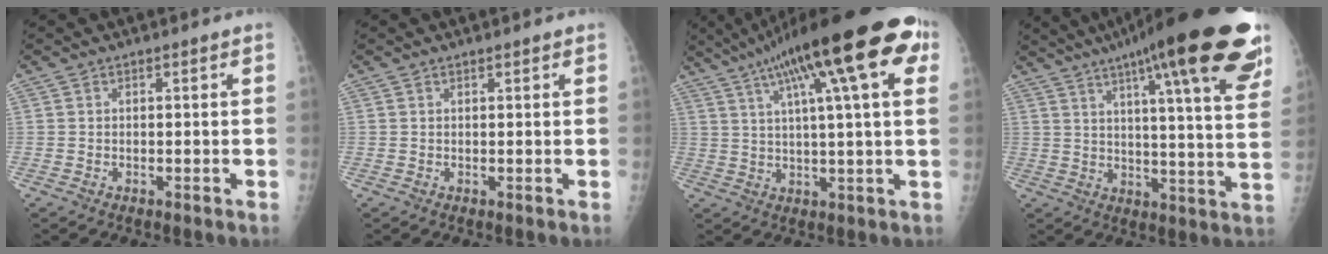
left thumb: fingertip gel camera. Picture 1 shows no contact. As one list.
[{"total": 0.7, "force": [0.6, 0.2, 0.4], "torque": [-0.006, -0.002, 0.008]}, {"total": 23.9, "force": [11.1, 5.1, 20.5], "torque": [-0.316, 0.017, 0.164]}, {"total": 27.7, "force": [17.3, 4.6, 21.1], "torque": [-0.278, -0.041, 0.232]}]